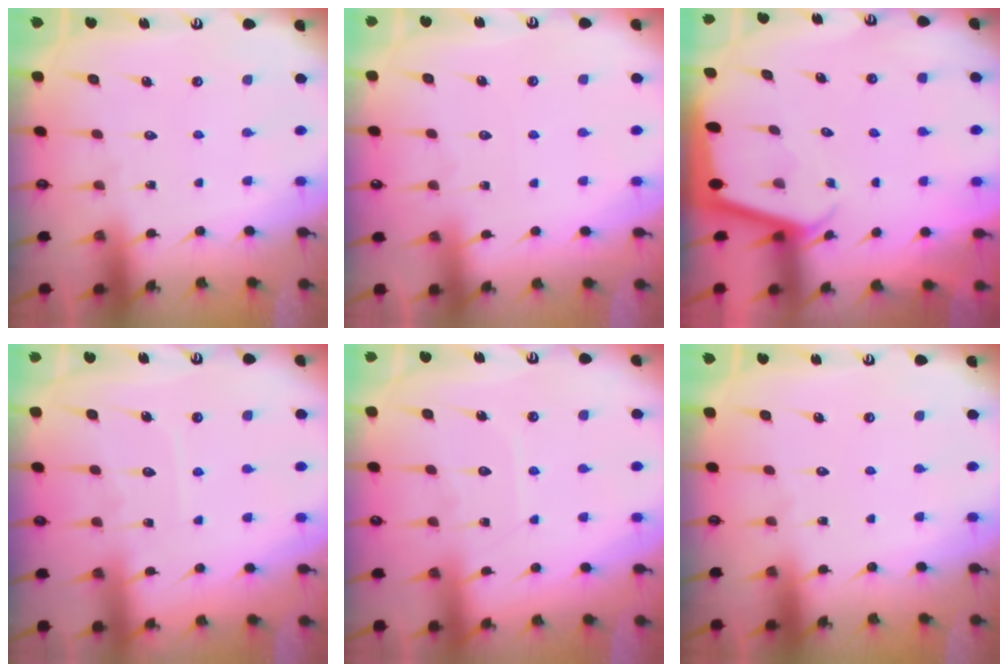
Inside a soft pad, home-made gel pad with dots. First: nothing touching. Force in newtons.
{"total": 2.3, "press": 2.3, "slide": 0.3}
{"total": 2.1, "press": 2.1, "slide": 0.1}
{"total": 6.5, "press": 6.5, "slide": 0.7}
{"total": 6.4, "press": 6.4, "slide": 0.7}
{"total": 0.0}